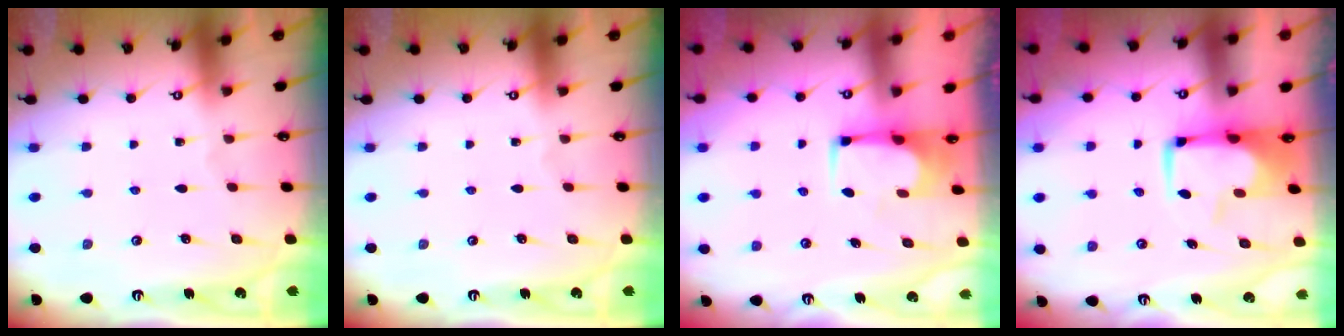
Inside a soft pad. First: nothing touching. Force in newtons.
{"total": 0.0}
{"total": 5.7, "press": 5.7, "slide": 0.5}
{"total": 0.9, "press": 0.1, "slide": 0.9}